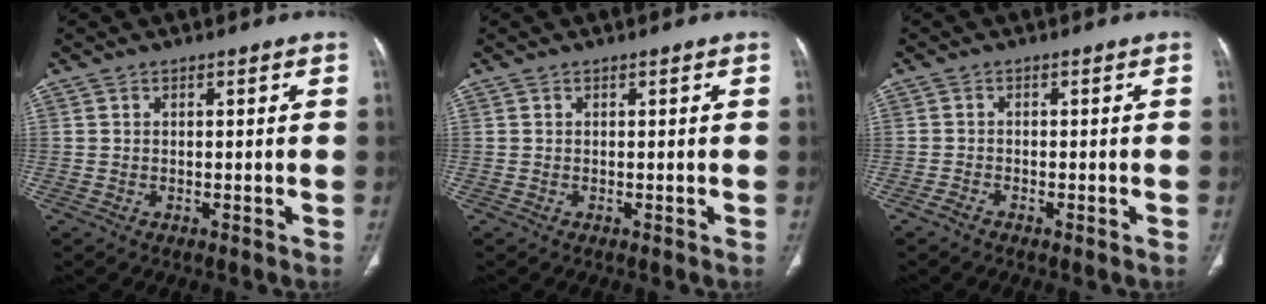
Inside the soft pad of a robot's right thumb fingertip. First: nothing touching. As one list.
[{"total": 0.0}, {"total": 1.3, "force": [-1.1, 0.4, 0.6], "torque": [-0.020, 0.003, -0.023]}]